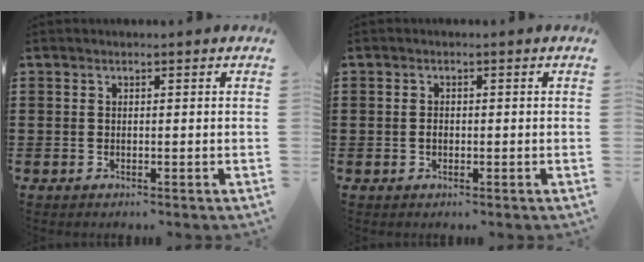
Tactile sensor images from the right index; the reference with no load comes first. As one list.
[{"total": 1.0, "force": [-0.2, 0.7, 0.7], "torque": [-0.016, 0.000, -0.003]}]